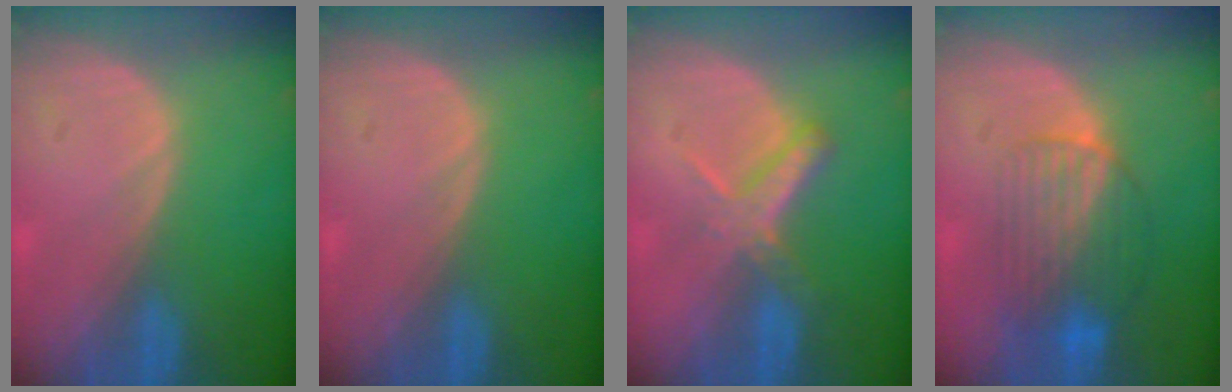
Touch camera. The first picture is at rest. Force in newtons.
{"total": 0.0}
{"total": 5.5, "press": 4.9, "slide": 2.5}
{"total": 8.0, "press": 7.6, "slide": 2.7}